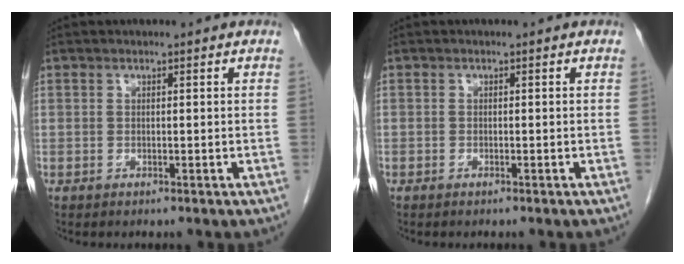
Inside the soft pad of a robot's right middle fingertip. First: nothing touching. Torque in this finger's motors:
{"motor_torque": [0.12, -0.03, -0.29, -0.21]}